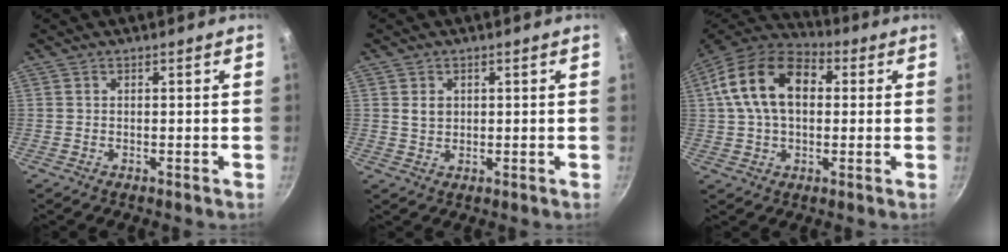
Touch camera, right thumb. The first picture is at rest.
{"total": 2.6, "force": [0.6, 2.1, 1.4], "torque": [-0.016, -0.001, 0.013]}
{"total": 16.3, "force": [3.1, 10.6, 12.0], "torque": [-0.190, 0.022, 0.034]}